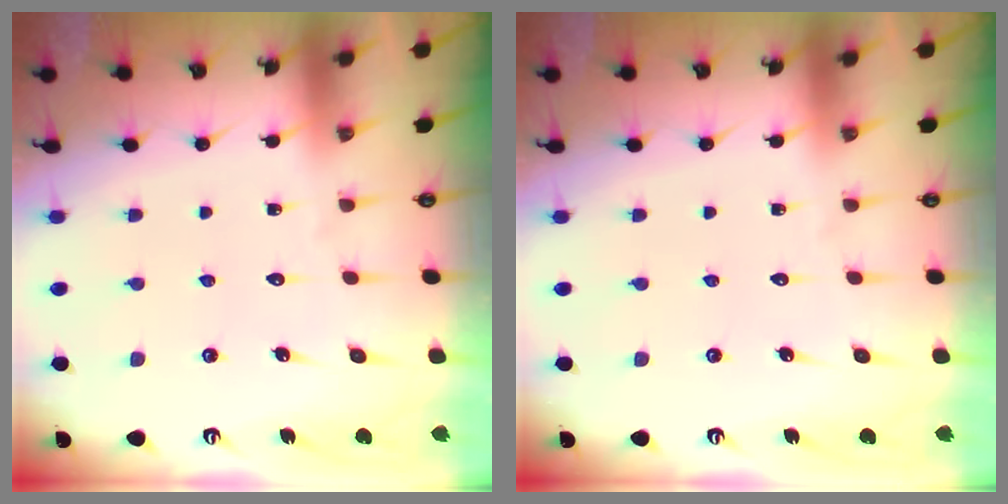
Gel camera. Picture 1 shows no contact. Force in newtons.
{"total": 0.0}